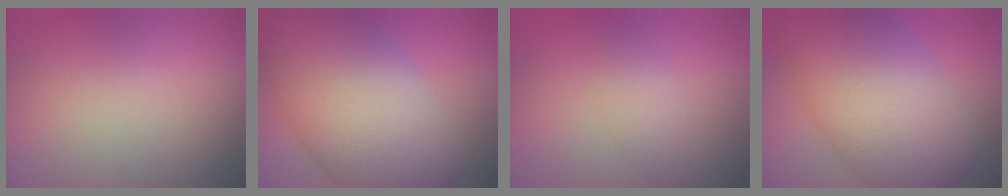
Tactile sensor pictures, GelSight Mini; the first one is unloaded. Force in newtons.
{"total": 14.0, "press": 14.0, "slide": 0.2}
{"total": 2.1, "press": 2.1, "slide": 0.0}
{"total": 13.1, "press": 13.1, "slide": 0.4}